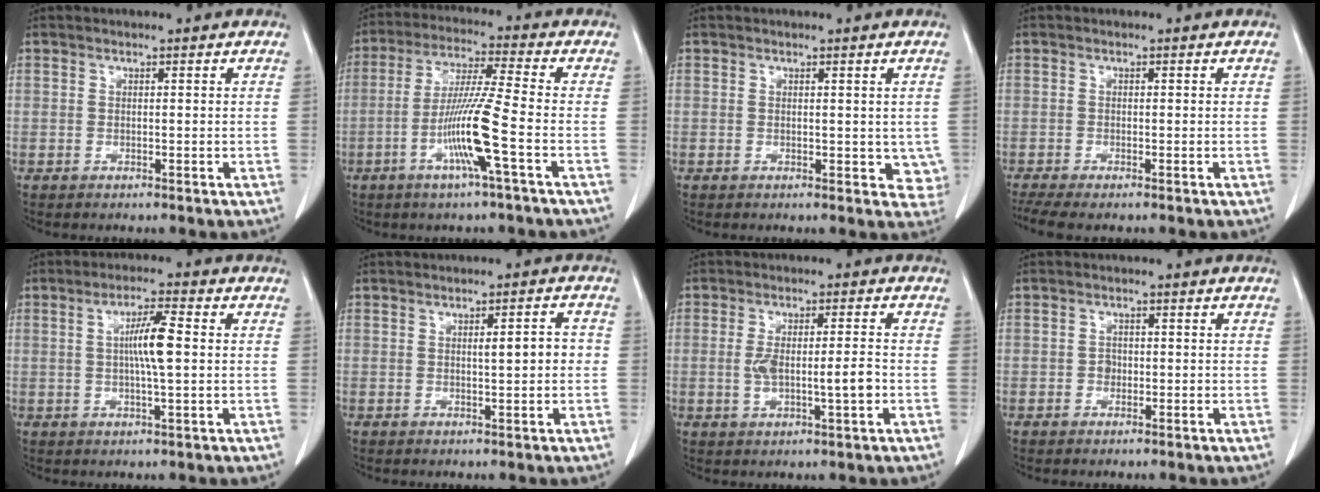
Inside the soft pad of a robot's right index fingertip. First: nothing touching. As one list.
[{"total": 10.7, "force": [-3.7, -1.1, 10.0], "torque": [-0.196, -0.009, -0.074]}, {"total": 3.7, "force": [0.3, 2.6, 2.5], "torque": [-0.005, -0.004, 0.005]}, {"total": 4.5, "force": [-3.6, 0.6, 2.6], "torque": [-0.048, -0.010, -0.062]}, {"total": 6.0, "force": [0.4, 0.2, 6.0], "torque": [-0.109, 0.000, 0.005]}, {"total": 3.3, "force": [-0.1, 0.6, 3.2], "torque": [-0.050, 0.006, 0.000]}, {"total": 6.3, "force": [-1.0, 1.3, 6.1], "torque": [-0.118, 0.006, -0.012]}, {"total": 1.3, "force": [-0.4, 1.1, 0.6], "torque": [-0.006, 0.006, -0.006]}]